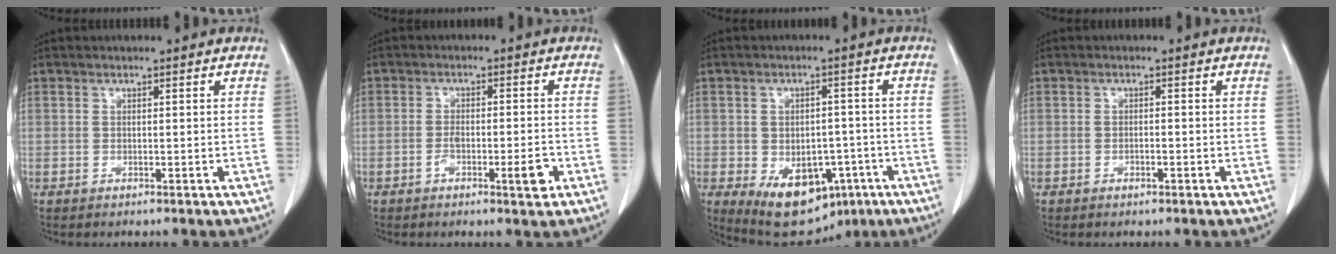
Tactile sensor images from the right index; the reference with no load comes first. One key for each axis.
{"total": 4.9, "fx": -2.2, "fy": 1.0, "fz": 4.3, "tx": -0.068, "ty": -0.001, "tz": -0.032}
{"total": 12.7, "fx": -5.9, "fy": 7.8, "fz": 8.0, "tx": -0.122, "ty": 0.000, "tz": -0.074}
{"total": 0.9, "fx": -0.5, "fy": 0.3, "fz": 0.7, "tx": -0.015, "ty": 0.001, "tz": -0.007}